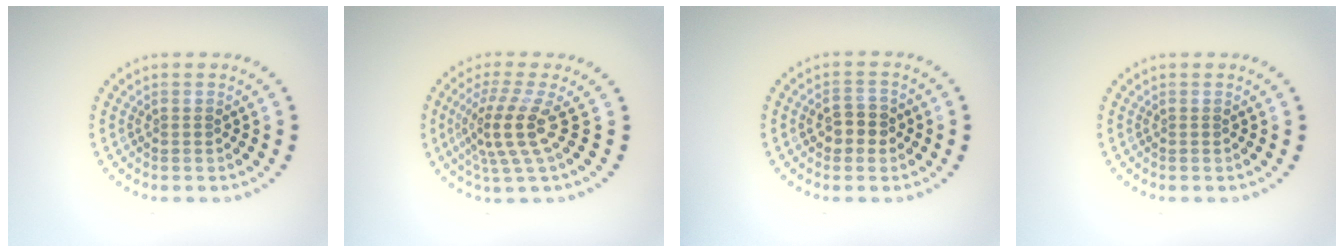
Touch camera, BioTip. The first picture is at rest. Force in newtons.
{"total": 4.0, "press": 2.8, "slide": 2.9}
{"total": 2.5, "press": 2.5, "slide": 0.4}
{"total": 0.0}